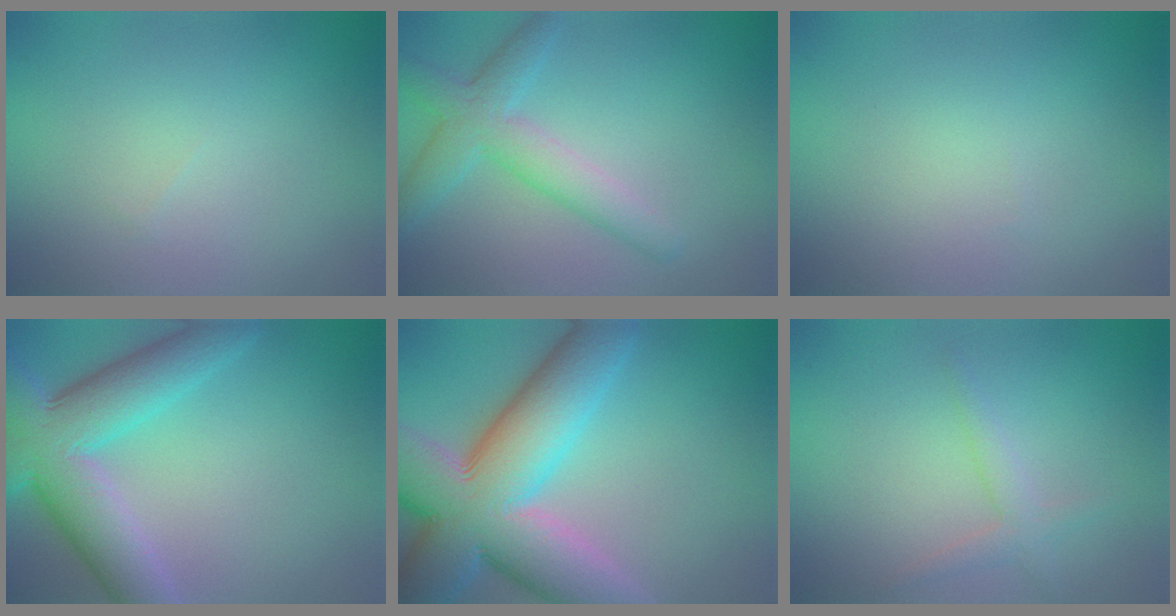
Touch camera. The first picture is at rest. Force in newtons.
{"total": 4.3, "press": 4.3, "slide": 0.1}
{"total": 0.0}
{"total": 9.4, "press": 9.4, "slide": 0.6}
{"total": 14.9, "press": 14.9, "slide": 0.7}
{"total": 1.7, "press": 1.6, "slide": 0.1}